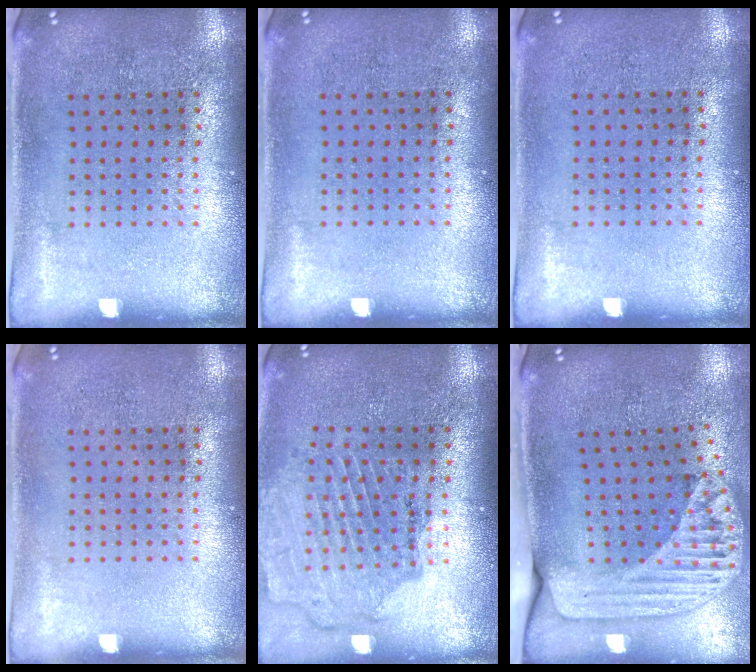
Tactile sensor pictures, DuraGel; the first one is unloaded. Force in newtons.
{"total": 0.0}
{"total": 0.0}
{"total": 0.0}
{"total": 1.6, "press": 1.6, "slide": 0.2}
{"total": 2.4, "press": 1.8, "slide": 1.7}